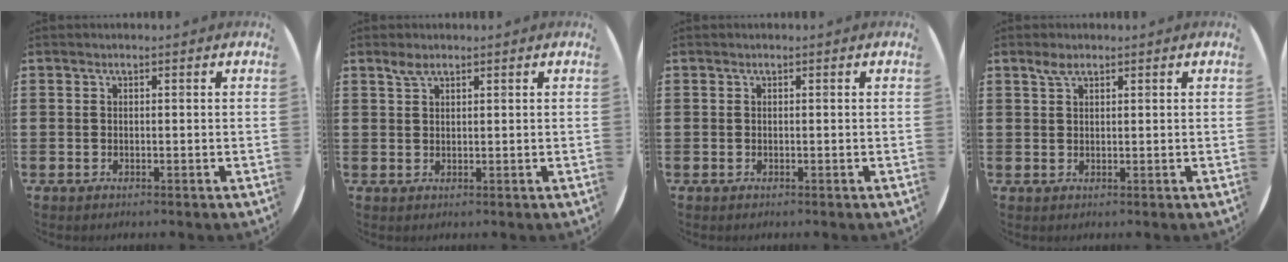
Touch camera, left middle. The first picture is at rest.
{"total": 1.7, "force": [1.3, 0.6, 0.9], "torque": [-0.020, 0.003, 0.023]}
{"total": 0.0}
{"total": 1.8, "force": [1.2, 0.7, 1.1], "torque": [-0.024, 0.004, 0.022]}